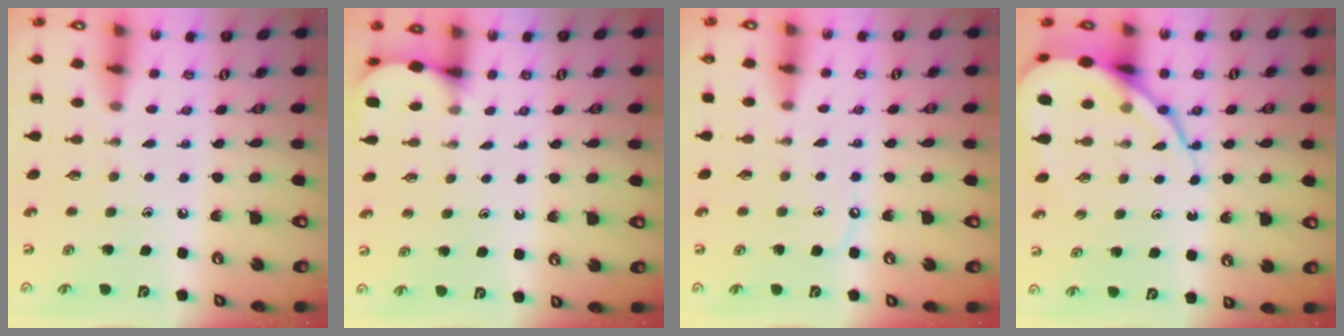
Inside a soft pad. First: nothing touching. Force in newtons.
{"total": 1.3, "press": 1.3, "slide": 0.1}
{"total": 4.5, "press": 4.4, "slide": 0.6}
{"total": 13.1, "press": 13.0, "slide": 1.2}